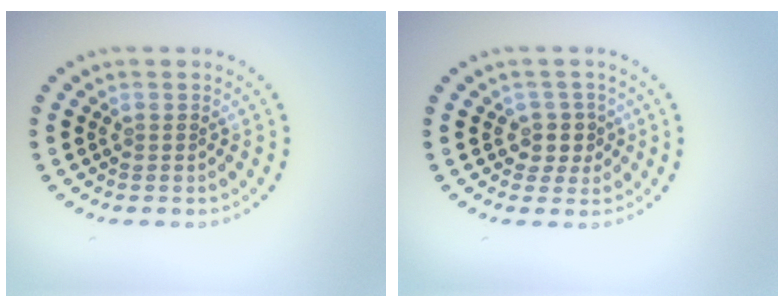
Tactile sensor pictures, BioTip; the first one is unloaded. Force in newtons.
{"total": 2.2, "press": 1.9, "slide": 1.2}